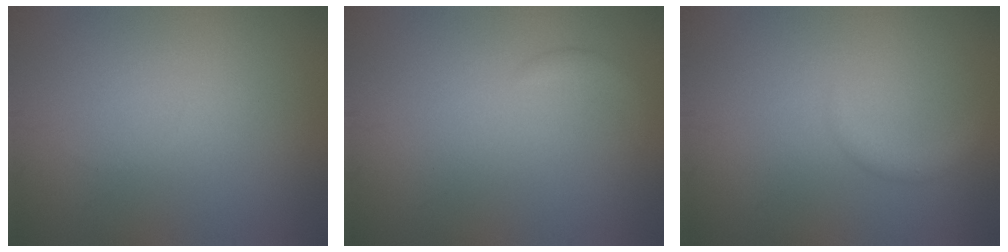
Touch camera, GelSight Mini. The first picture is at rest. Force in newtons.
{"total": 1.0, "press": 1.0, "slide": 0.0}
{"total": 1.5, "press": 1.5, "slide": 0.2}